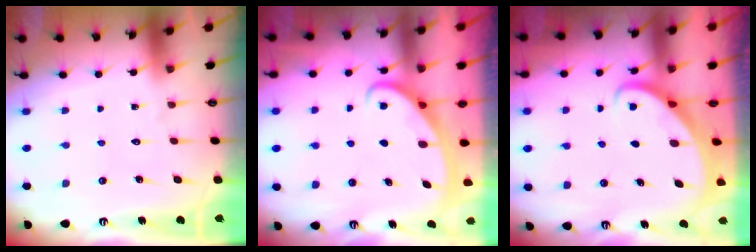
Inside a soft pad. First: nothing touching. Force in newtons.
{"total": 2.8, "press": 2.8, "slide": 0.4}
{"total": 2.2, "press": 2.2, "slide": 0.3}